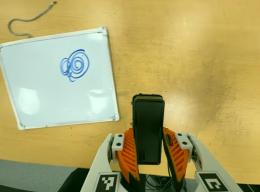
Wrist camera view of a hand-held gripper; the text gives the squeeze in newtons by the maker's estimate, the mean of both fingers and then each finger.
{"total": 5.3, "left": 3.5, "right": 7.0}